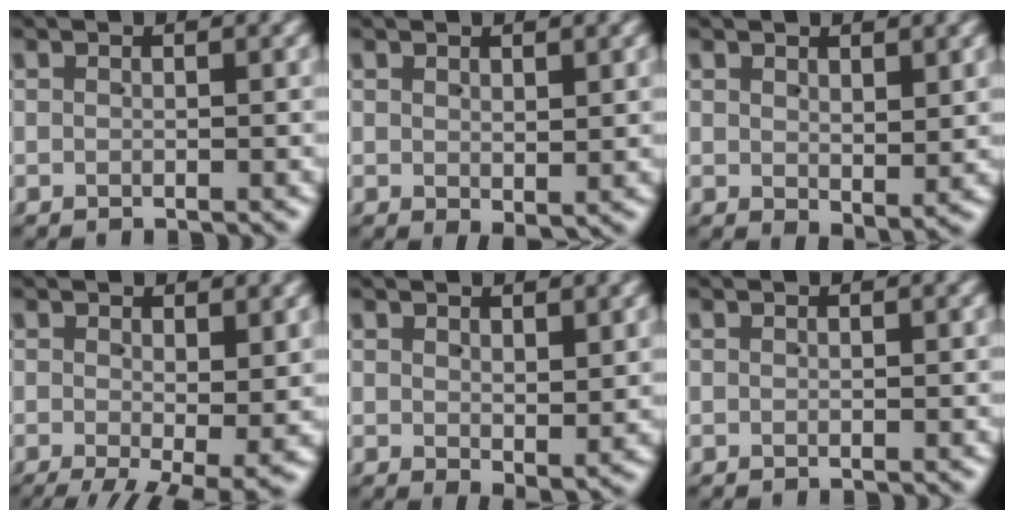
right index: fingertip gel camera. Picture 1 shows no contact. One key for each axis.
{"total": 1.4, "fx": 0.5, "fy": 0.6, "fz": 1.1, "tx": -0.013, "ty": -0.007, "tz": 0.017}
{"total": 1.9, "fx": 0.6, "fy": 0.9, "fz": 1.5, "tx": -0.019, "ty": -0.012, "tz": 0.021}
{"total": 6.1, "fx": -3.3, "fy": 2.3, "fz": 4.6, "tx": -0.063, "ty": -0.036, "tz": -0.030}
{"total": 2.0, "fx": 0.6, "fy": 0.9, "fz": 1.7, "tx": -0.020, "ty": -0.013, "tz": 0.020}
{"total": 0.0}